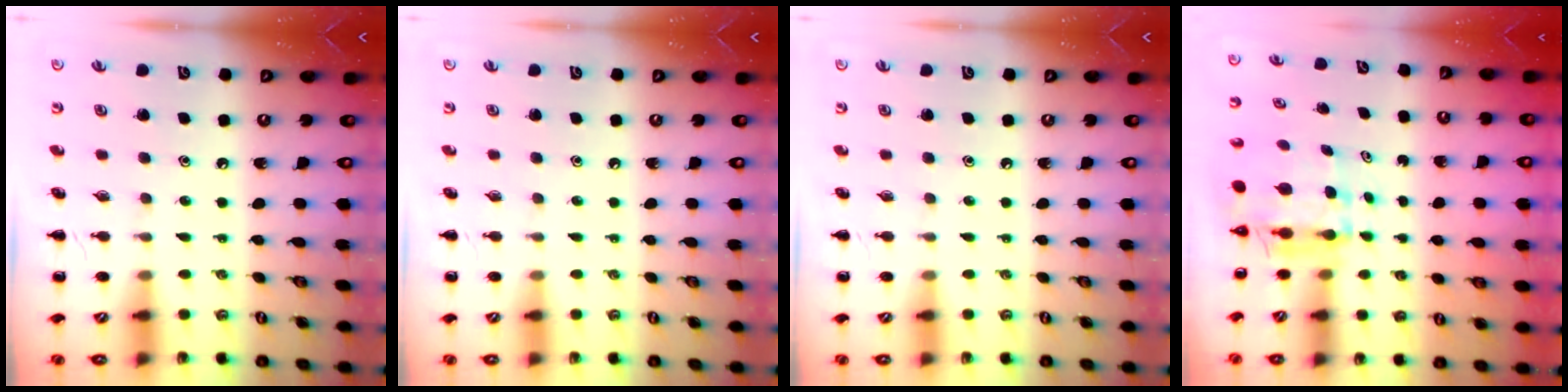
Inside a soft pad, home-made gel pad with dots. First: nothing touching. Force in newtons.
{"total": 0.0}
{"total": 0.0}
{"total": 4.9, "press": 4.8, "slide": 1.1}